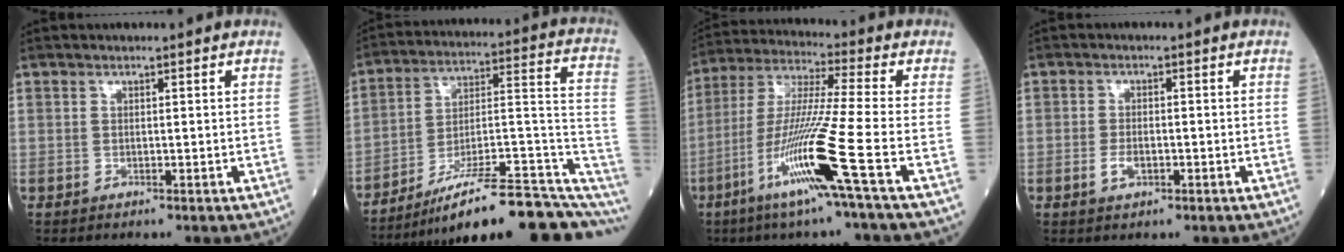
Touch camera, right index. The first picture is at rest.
{"total": 22.8, "force": [-15.6, 3.9, 16.2], "torque": [-0.163, 0.035, -0.235]}
{"total": 14.8, "force": [-6.1, -2.1, 13.3], "torque": [-0.271, -0.025, -0.122]}
{"total": 2.5, "force": [-0.9, 1.2, 1.9], "torque": [-0.037, 0.002, -0.014]}